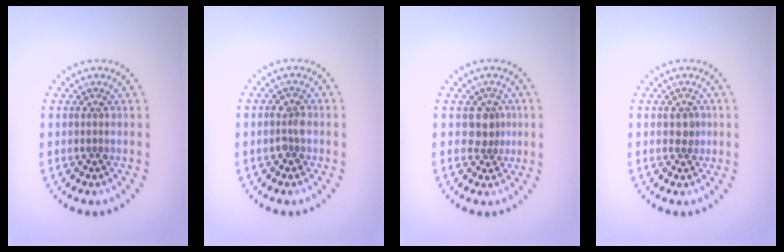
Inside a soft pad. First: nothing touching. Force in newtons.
{"total": 1.3, "press": 1.3, "slide": 0.3}
{"total": 2.2, "press": 1.7, "slide": 1.3}
{"total": 1.2, "press": 1.2, "slide": 0.3}